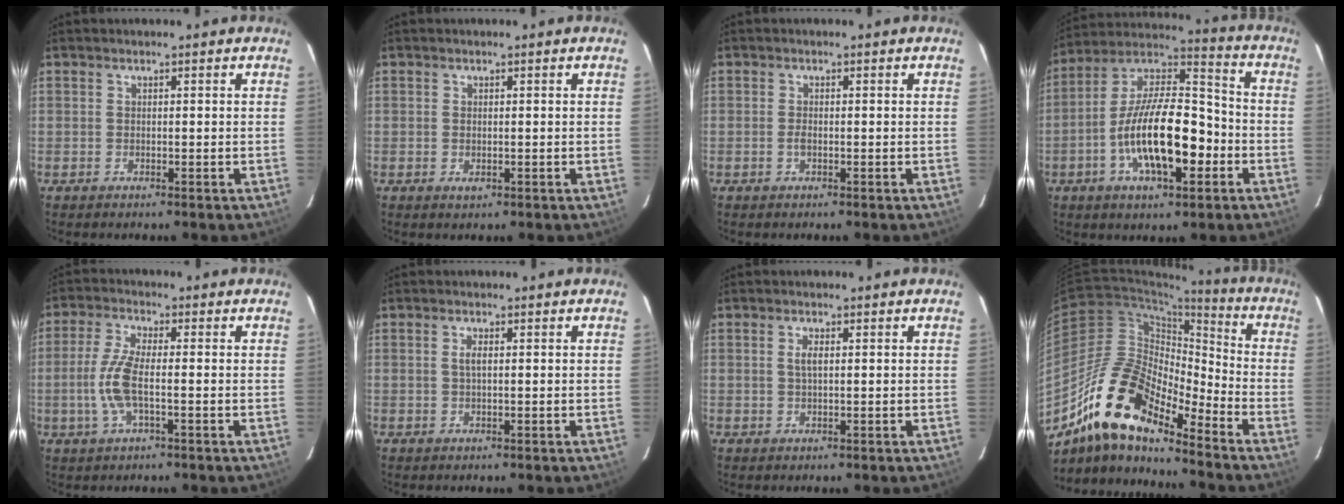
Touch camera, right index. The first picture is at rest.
{"total": 0.9, "force": [-0.1, 0.7, 0.6], "torque": [-0.013, -0.003, 0.000]}
{"total": 1.0, "force": [-0.4, 0.5, 0.8], "torque": [-0.019, -0.001, -0.006]}
{"total": 18.5, "force": [-5.7, 7.1, 16.1], "torque": [-0.299, 0.006, -0.104]}
{"total": 7.4, "force": [-1.4, 2.0, 7.0], "torque": [-0.154, 0.000, -0.030]}
{"total": 1.4, "force": [0.2, 0.4, 1.3], "torque": [-0.026, 0.002, 0.003]}
{"total": 1.7, "force": [0.4, 0.5, 1.6], "torque": [-0.031, 0.002, 0.006]}
{"total": 17.3, "force": [-12.8, 5.3, 10.4], "torque": [-0.182, -0.008, -0.254]}